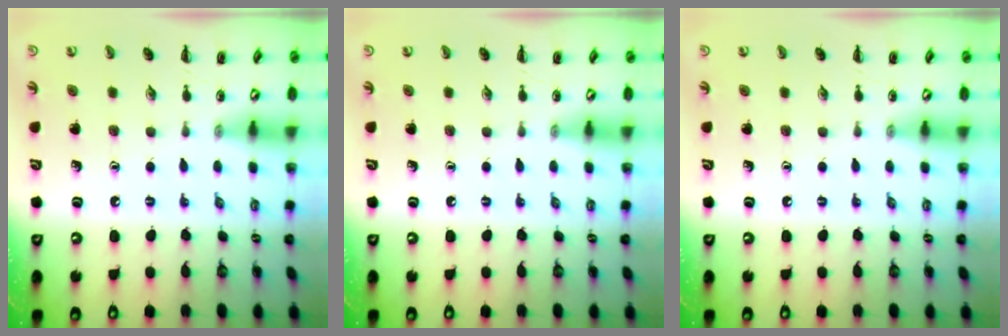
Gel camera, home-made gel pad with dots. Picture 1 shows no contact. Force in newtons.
{"total": 0.0}
{"total": 0.0}